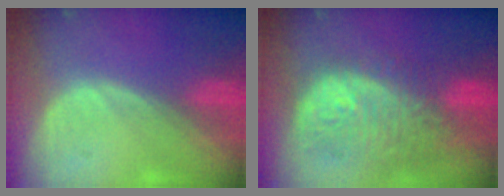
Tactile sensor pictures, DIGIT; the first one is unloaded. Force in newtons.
{"total": 12.0, "press": 10.7, "slide": 5.4}